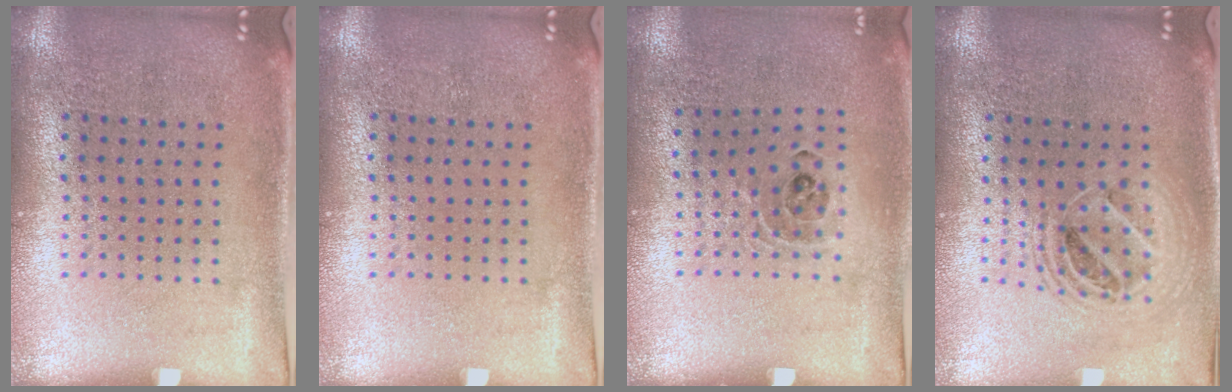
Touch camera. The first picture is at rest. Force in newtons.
{"total": 0.0}
{"total": 0.8, "press": 0.8, "slide": 0.2}
{"total": 1.7, "press": 1.4, "slide": 0.9}